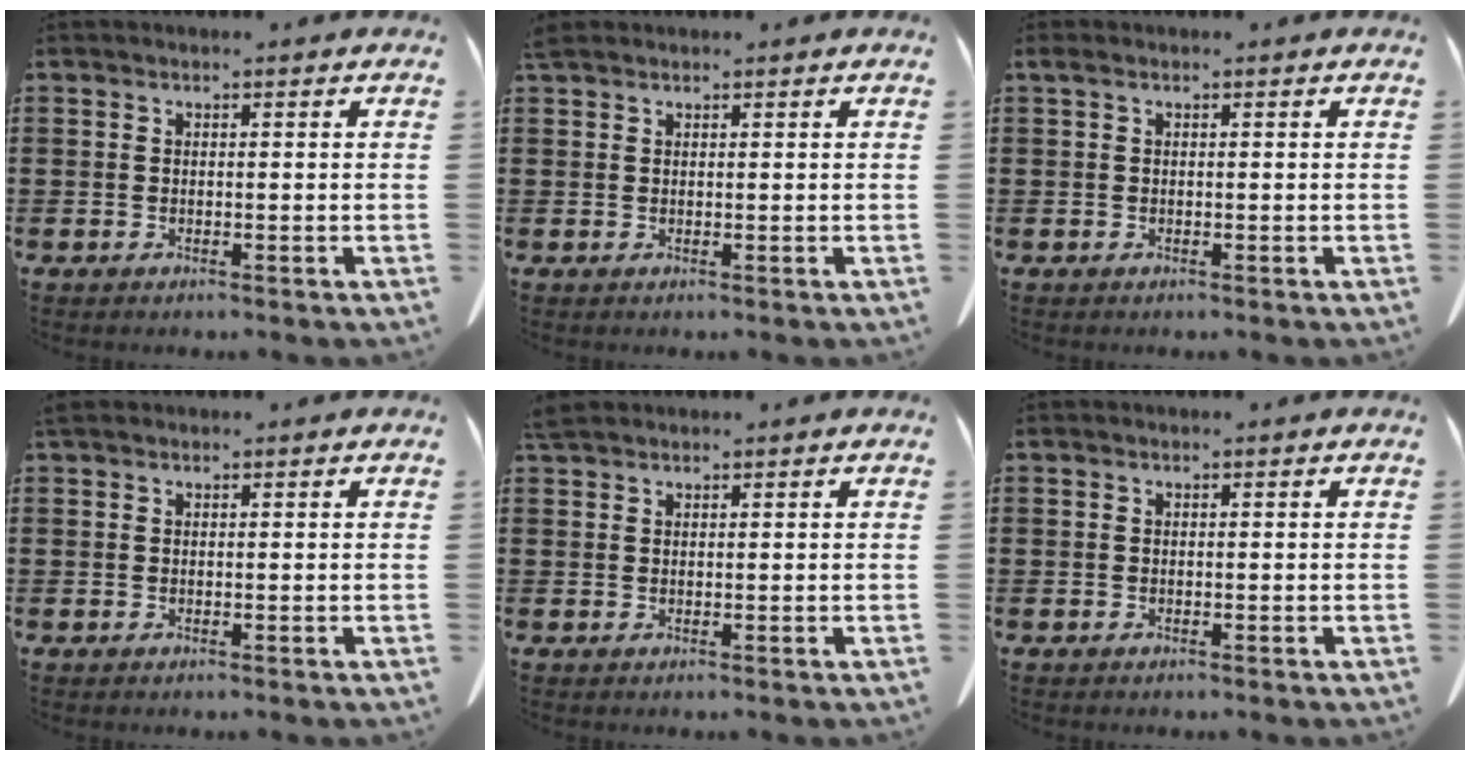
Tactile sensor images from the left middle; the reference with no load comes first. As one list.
[{"total": 1.1, "force": [1.0, 0.2, 0.3], "torque": [-0.010, -0.001, 0.021]}, {"total": 0.5, "force": [0.0, 0.2, 0.5], "torque": [-0.010, 0.004, -0.001]}, {"total": 0.6, "force": [0.5, 0.1, 0.3], "torque": [-0.007, 0.000, 0.011]}, {"total": 1.7, "force": [1.5, 0.3, 0.7], "torque": [-0.019, 0.001, 0.030]}, {"total": 0.0}]